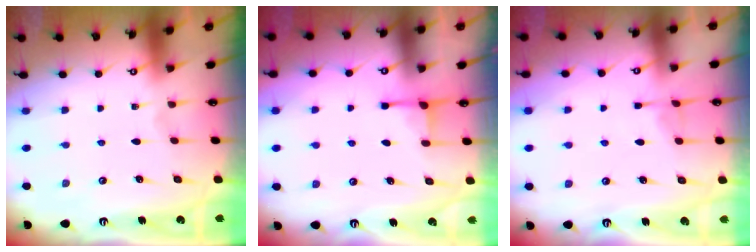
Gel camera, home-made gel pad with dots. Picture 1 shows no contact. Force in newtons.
{"total": 2.5, "press": 2.5, "slide": 0.5}
{"total": 3.8, "press": 3.8, "slide": 0.5}